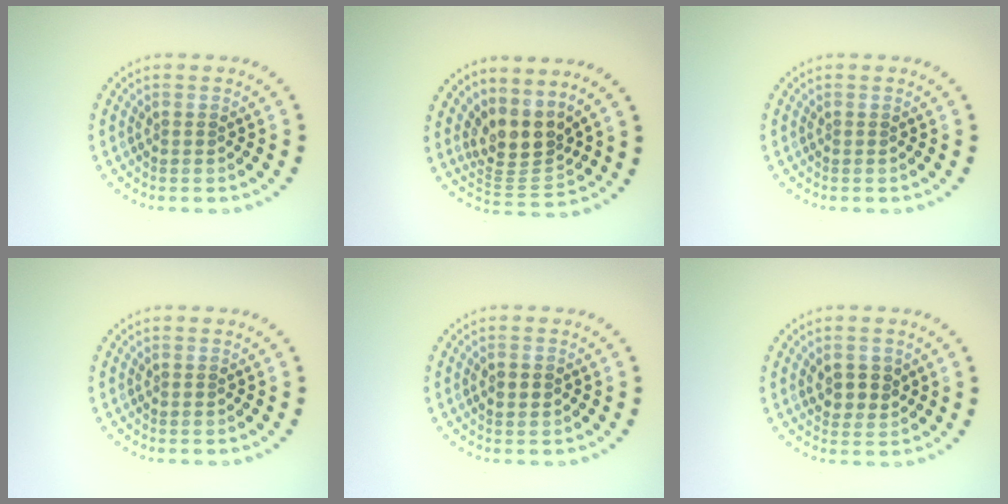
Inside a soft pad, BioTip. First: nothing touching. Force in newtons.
{"total": 3.5, "press": 2.5, "slide": 2.5}
{"total": 0.0}
{"total": 0.0}
{"total": 1.8, "press": 1.8, "slide": 0.2}
{"total": 2.3, "press": 2.2, "slide": 0.7}